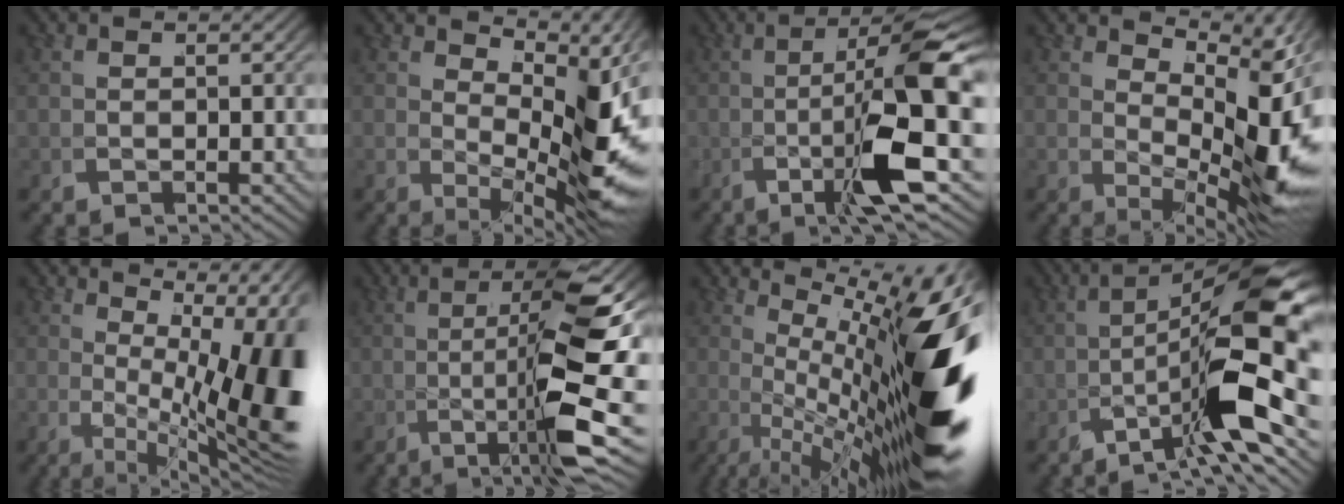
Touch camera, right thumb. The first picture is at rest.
{"total": 9.0, "force": [1.8, 3.6, 8.0], "torque": [-0.105, -0.011, 0.038]}
{"total": 10.0, "force": [-0.4, 2.0, 9.8], "torque": [-0.171, 0.001, -0.012]}
{"total": 9.0, "force": [1.7, 3.7, 8.1], "torque": [-0.104, -0.012, 0.035]}
{"total": 13.3, "force": [-0.5, 7.1, 11.2], "torque": [-0.175, -0.050, 0.009]}
{"total": 13.9, "force": [-0.4, 3.7, 13.4], "torque": [-0.215, -0.002, -0.008]}
{"total": 18.2, "force": [-0.6, 8.4, 16.2], "torque": [-0.221, -0.029, 0.008]}
{"total": 10.8, "force": [0.1, 3.3, 10.3], "torque": [-0.141, -0.001, -0.009]}